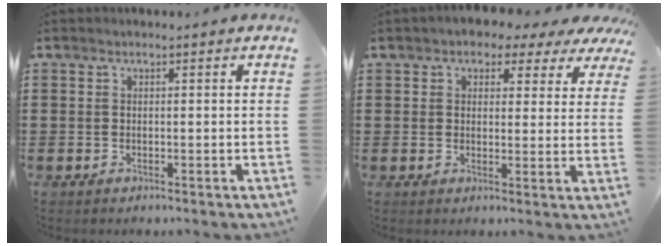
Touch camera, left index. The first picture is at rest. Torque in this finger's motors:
{"motor_torque": [2.14, 0.00, 0.92, 0.13]}